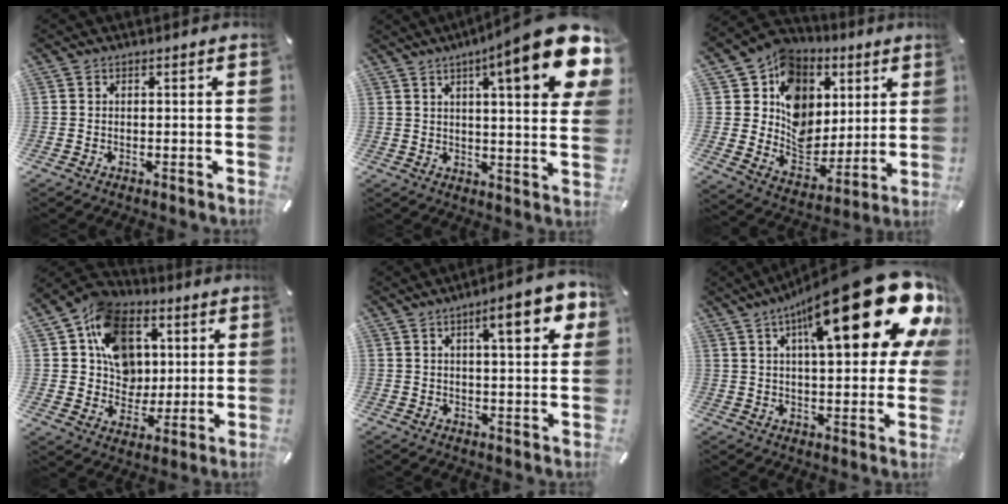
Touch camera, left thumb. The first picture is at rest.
{"total": 19.3, "force": [9.4, 3.5, 16.5], "torque": [-0.249, -0.047, 0.136]}
{"total": 13.7, "force": [4.1, 12.3, 4.3], "torque": [-0.073, -0.040, 0.081]}
{"total": 14.6, "force": [3.9, 12.5, 6.2], "torque": [-0.107, -0.011, 0.080]}
{"total": 10.9, "force": [5.0, 2.8, 9.3], "torque": [-0.128, -0.015, 0.074]}
{"total": 31.6, "force": [15.1, 10.4, 25.7], "torque": [-0.376, -0.092, 0.242]}